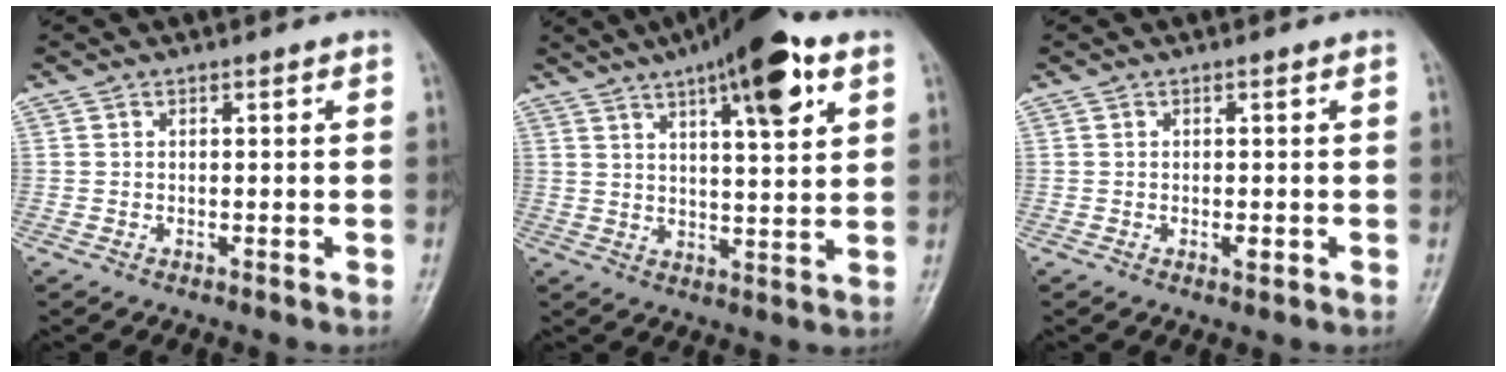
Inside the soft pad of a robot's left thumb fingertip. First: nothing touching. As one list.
[{"total": 15.6, "force": [8.1, 4.1, 12.7], "torque": [-0.175, -0.018, 0.119]}, {"total": 1.4, "force": [-0.4, 0.5, 1.3], "torque": [-0.019, 0.000, -0.004]}]